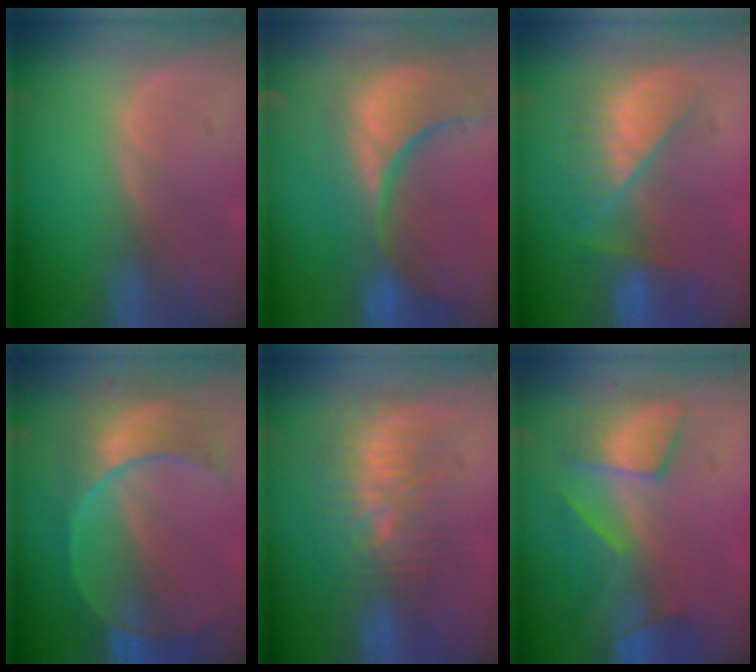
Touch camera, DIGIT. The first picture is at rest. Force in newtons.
{"total": 15.1, "press": 12.0, "slide": 9.1}
{"total": 7.4, "press": 7.4, "slide": 0.5}
{"total": 8.8, "press": 8.3, "slide": 2.8}
{"total": 9.1, "press": 8.7, "slide": 2.6}
{"total": 8.0, "press": 7.7, "slide": 2.2}